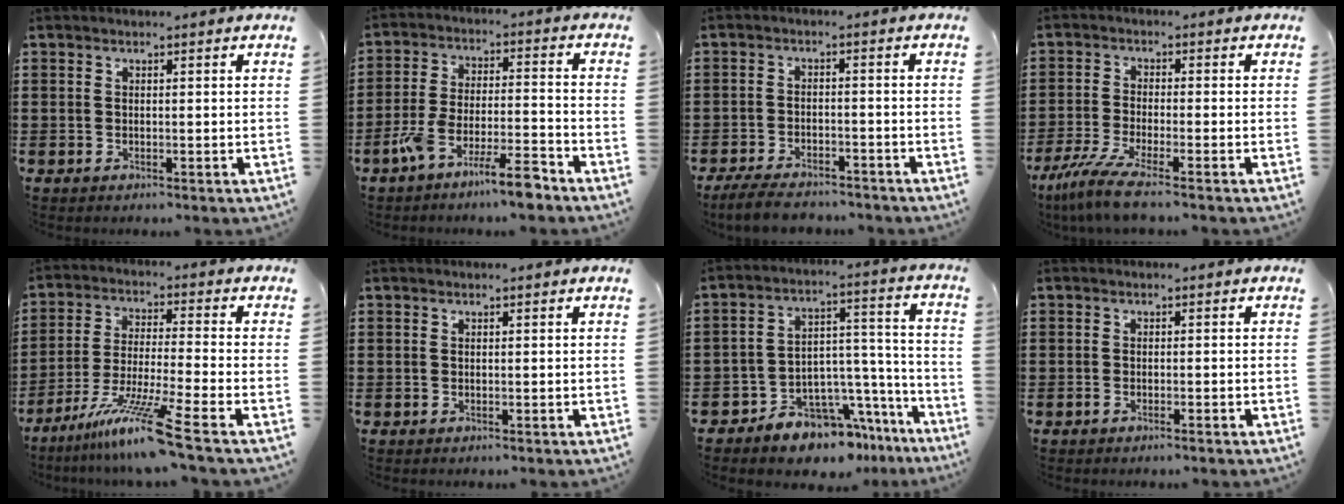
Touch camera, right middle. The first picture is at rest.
{"total": 9.0, "force": [-7.0, 1.0, 5.5], "torque": [-0.119, 0.001, -0.138]}
{"total": 4.9, "force": [-4.5, 1.0, 1.6], "torque": [-0.039, -0.002, -0.089]}
{"total": 6.0, "force": [-4.6, 0.3, 3.8], "torque": [-0.097, -0.024, -0.093]}
{"total": 11.1, "force": [-8.0, -0.4, 7.7], "torque": [-0.150, -0.009, -0.155]}
{"total": 0.0}
{"total": 8.5, "force": [-7.7, 3.3, 1.5], "torque": [-0.022, 0.016, -0.141]}
{"total": 0.7, "force": [-0.6, 0.0, 0.4], "torque": [-0.009, -0.003, -0.011]}